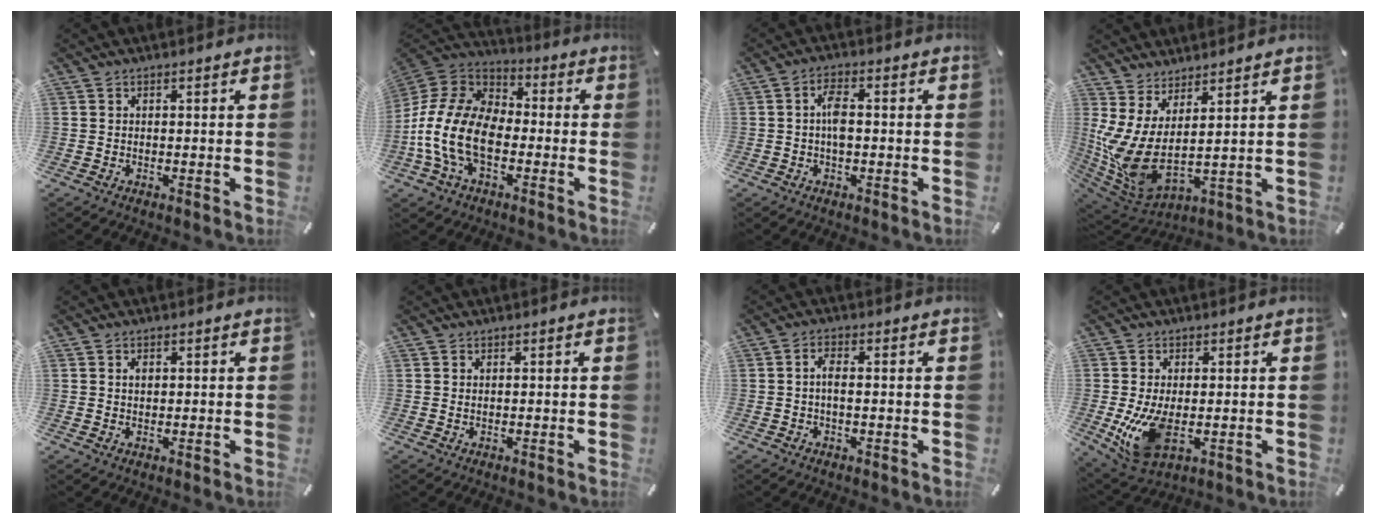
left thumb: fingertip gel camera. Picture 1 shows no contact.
{"total": 15.9, "force": [-6.1, 9.8, 11.0], "torque": [-0.242, 0.024, -0.113]}
{"total": 4.3, "force": [-0.3, 2.0, 3.8], "torque": [-0.079, 0.005, -0.008]}
{"total": 8.6, "force": [0.9, 3.5, 7.8], "torque": [-0.182, -0.049, 0.019]}
{"total": 1.4, "force": [0.4, 0.8, 1.0], "torque": [-0.021, 0.003, 0.008]}
{"total": 0.6, "force": [0.3, 0.2, 0.5], "torque": [-0.009, 0.000, 0.005]}
{"total": 2.8, "force": [-0.2, 1.0, 2.6], "torque": [-0.056, 0.001, -0.006]}
{"total": 10.8, "force": [-0.7, 6.1, 8.9], "torque": [-0.183, -0.020, -0.007]}